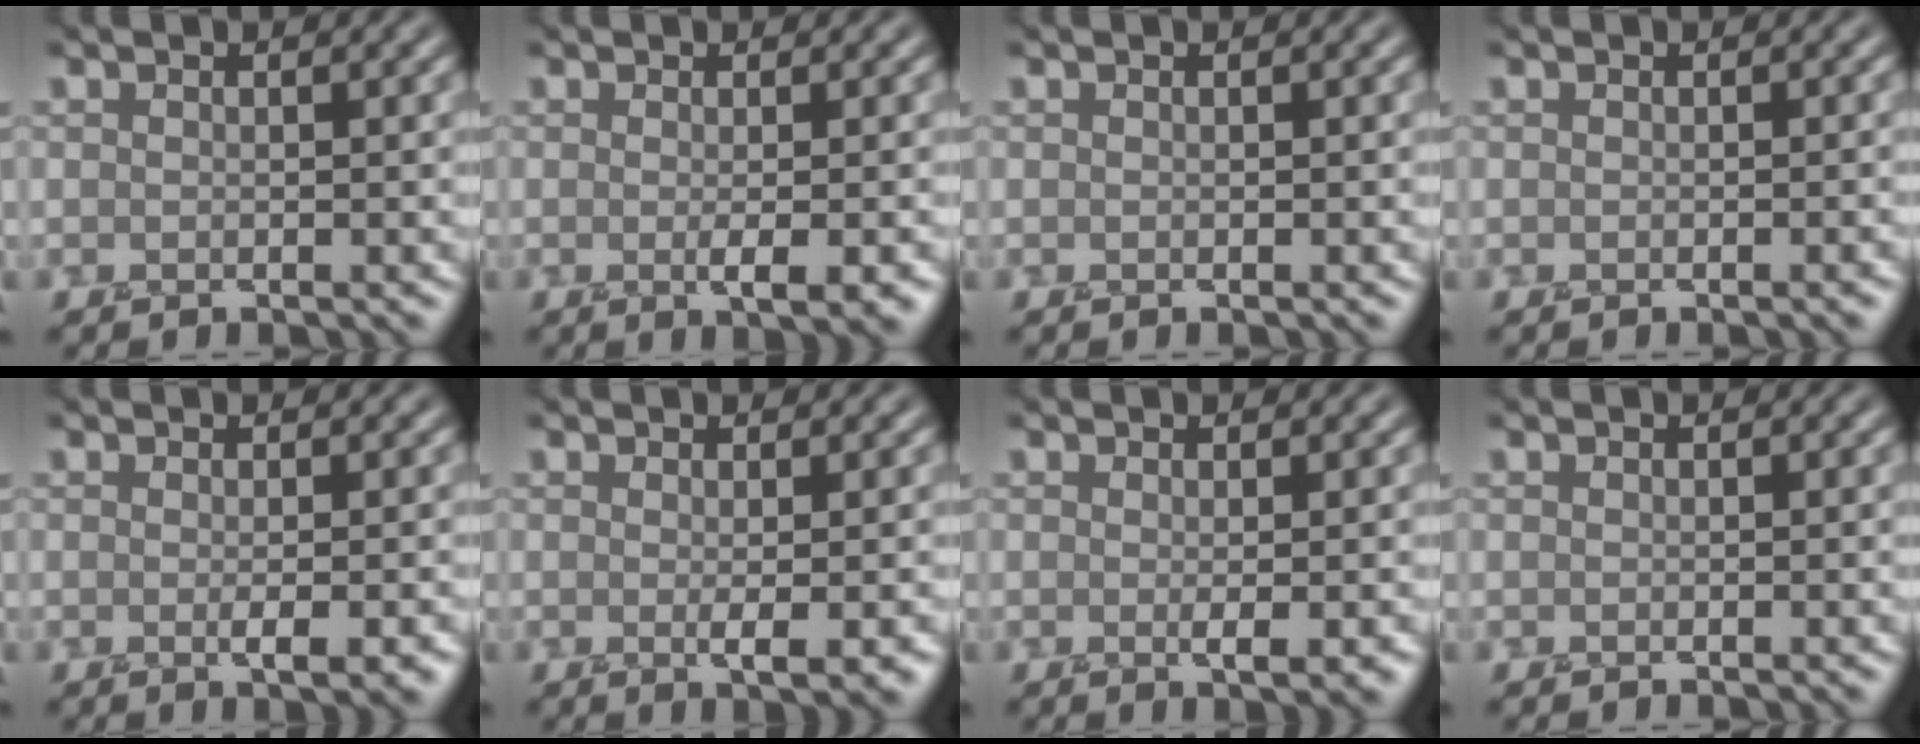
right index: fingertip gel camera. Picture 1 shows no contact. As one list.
[{"total": 2.6, "force": [-0.4, 0.6, 2.5], "torque": [-0.032, -0.002, -0.006]}, {"total": 0.0}, {"total": 0.8, "force": [-0.3, 0.1, 0.7], "torque": [-0.005, 0.003, -0.005]}, {"total": 2.4, "force": [-0.4, 0.6, 2.3], "torque": [-0.027, -0.002, -0.005]}, {"total": 2.1, "force": [-0.1, 0.4, 2.1], "torque": [-0.028, -0.003, -0.002]}, {"total": 1.7, "force": [-0.1, 0.3, 1.7], "torque": [-0.023, -0.004, -0.003]}, {"total": 0.0}]